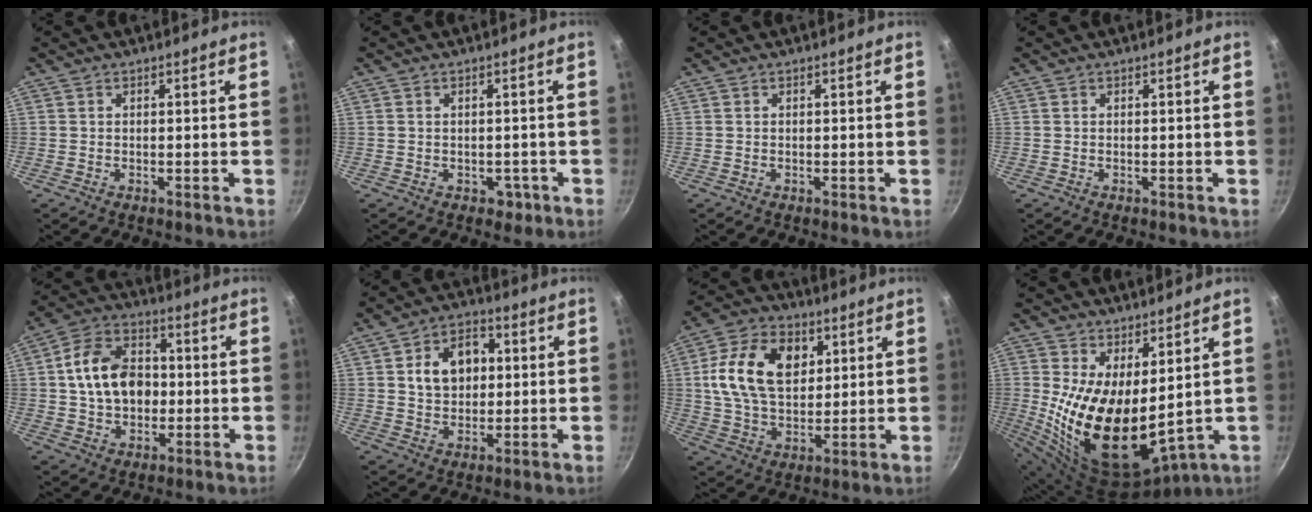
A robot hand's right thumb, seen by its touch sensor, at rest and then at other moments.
{"total": 2.3, "force": [-0.8, 1.8, 1.1], "torque": [0.003, 0.013, 0.000]}
{"total": 0.0}
{"total": 0.0}
{"total": 13.6, "force": [0.3, 9.8, 9.4], "torque": [-0.136, 0.022, -0.003]}
{"total": 10.5, "force": [2.0, 7.9, 6.7], "torque": [-0.077, 0.011, 0.029]}
{"total": 16.5, "force": [4.2, 11.2, 11.3], "torque": [-0.186, -0.001, 0.070]}
{"total": 17.6, "force": [2.6, 8.8, 15.0], "torque": [-0.256, -0.048, 0.066]}